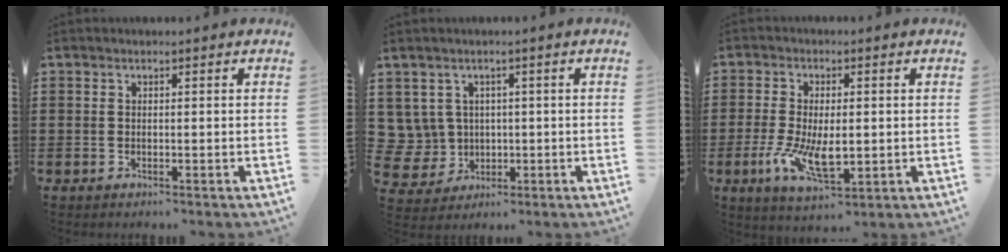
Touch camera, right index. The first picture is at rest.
{"total": 4.5, "force": [1.0, 4.4, 0.5], "torque": [-0.049, 0.003, 0.017]}
{"total": 8.2, "force": [-1.1, 3.8, 7.2], "torque": [-0.151, -0.002, -0.019]}